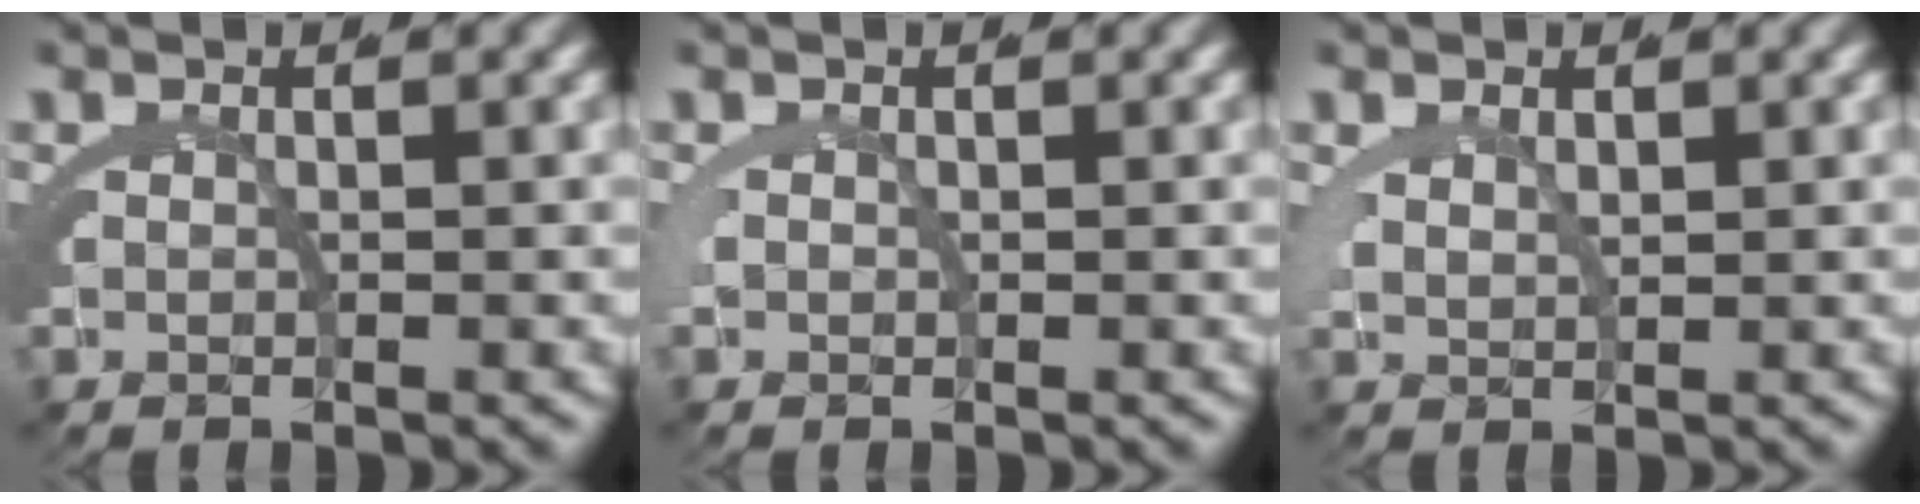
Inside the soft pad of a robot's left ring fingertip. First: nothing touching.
{"total": 0.0}
{"total": 1.6, "force": [1.3, 0.2, 0.8], "torque": [-0.025, -0.010, 0.035]}